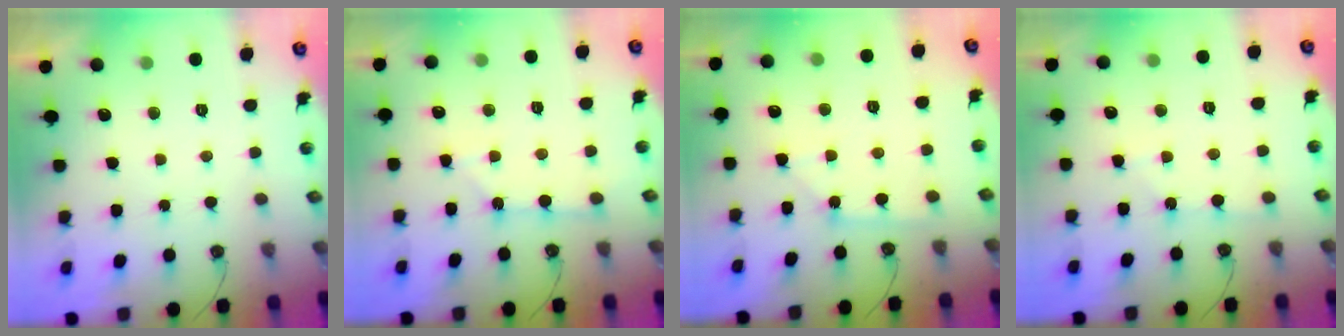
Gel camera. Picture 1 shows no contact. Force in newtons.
{"total": 2.1, "press": 2.1, "slide": 0.3}
{"total": 2.1, "press": 2.1, "slide": 0.3}
{"total": 2.7, "press": 2.7, "slide": 0.3}